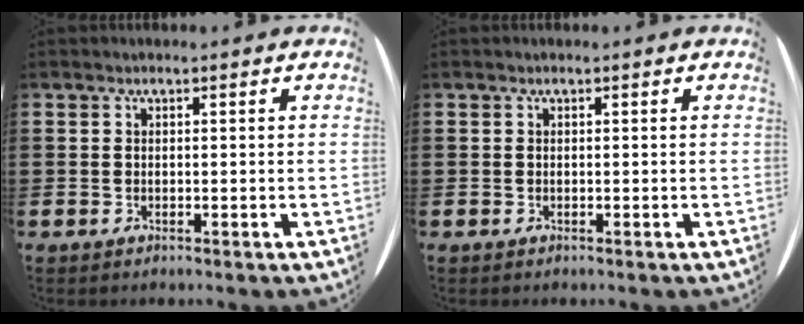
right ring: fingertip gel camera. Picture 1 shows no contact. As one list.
[{"total": 0.0}]